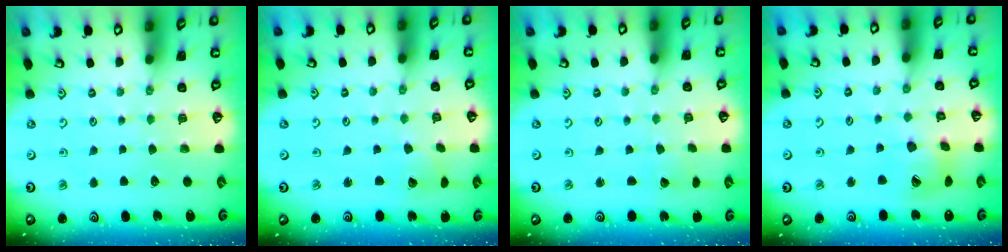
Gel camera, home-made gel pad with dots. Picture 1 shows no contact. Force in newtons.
{"total": 2.1, "press": 2.1, "slide": 0.3}
{"total": 1.0, "press": 1.0, "slide": 0.1}
{"total": 13.7, "press": 13.6, "slide": 1.9}